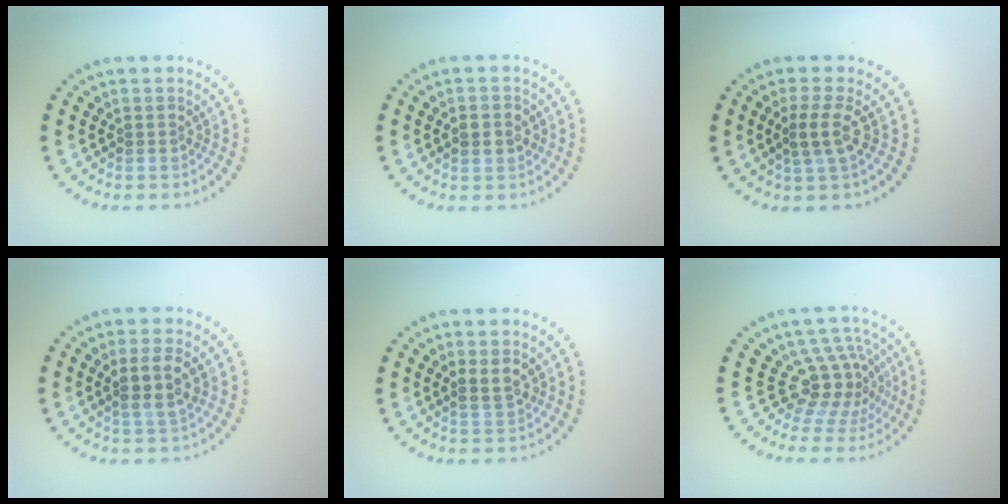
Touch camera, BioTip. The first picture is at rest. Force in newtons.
{"total": 2.0, "press": 2.0, "slide": 0.1}
{"total": 2.3, "press": 2.0, "slide": 1.1}
{"total": 2.8, "press": 2.7, "slide": 0.8}
{"total": 1.7, "press": 1.6, "slide": 0.6}
{"total": 4.2, "press": 2.8, "slide": 3.1}